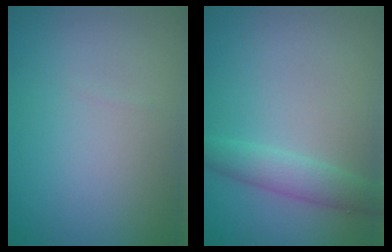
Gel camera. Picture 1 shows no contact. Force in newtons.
{"total": 2.4, "press": 2.4, "slide": 0.1}